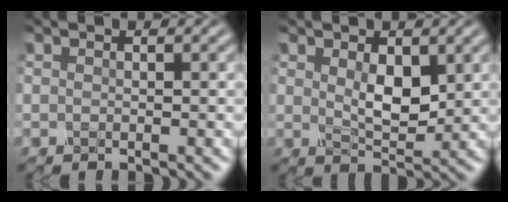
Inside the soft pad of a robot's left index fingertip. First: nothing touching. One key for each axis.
{"total": 2.6, "fx": 0.6, "fy": 1.1, "fz": 2.3, "tx": -0.052, "ty": -0.002, "tz": 0.025}